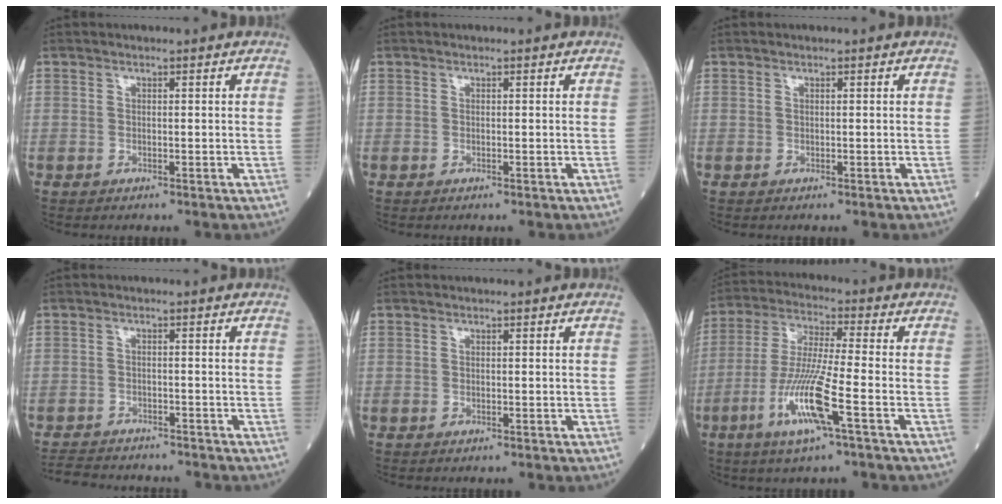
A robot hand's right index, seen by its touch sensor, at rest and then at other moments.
{"total": 0.0}
{"total": 0.0}
{"total": 8.1, "force": [-7.6, 1.6, 2.2], "torque": [-0.034, -0.005, -0.113]}
{"total": 0.0}
{"total": 11.4, "force": [-4.7, -0.1, 10.3], "torque": [-0.209, -0.015, -0.095]}